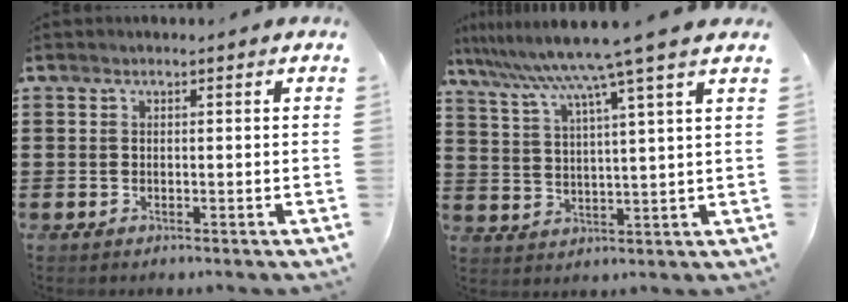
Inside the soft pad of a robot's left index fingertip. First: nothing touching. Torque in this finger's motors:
{"motor_torque": [1.11, -1.03, 1.05, 0.21]}